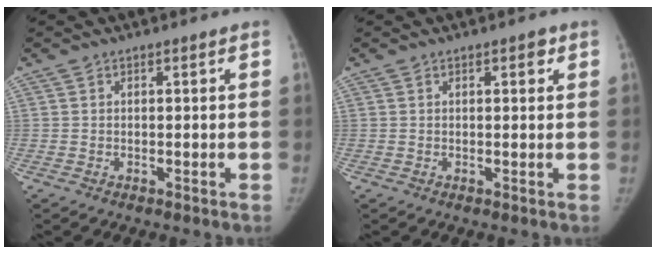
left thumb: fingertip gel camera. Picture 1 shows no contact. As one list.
[{"total": 1.6, "force": [0.8, 0.7, 1.2], "torque": [-0.010, -0.001, 0.008]}]